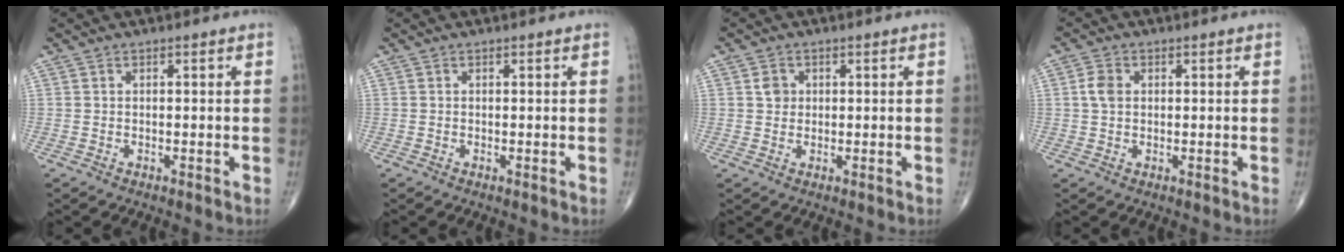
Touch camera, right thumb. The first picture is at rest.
{"total": 0.0}
{"total": 2.4, "force": [0.6, 2.1, 1.0], "torque": [-0.006, -0.001, 0.008]}
{"total": 3.1, "force": [0.5, 2.2, 2.1], "torque": [-0.041, 0.004, 0.006]}